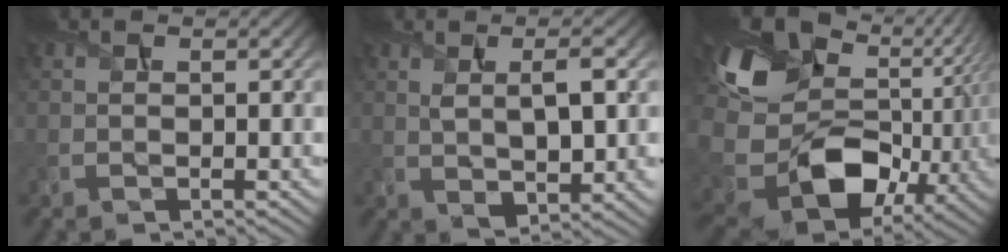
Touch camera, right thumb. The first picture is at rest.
{"total": 6.1, "force": [1.3, 2.4, 5.5], "torque": [-0.105, -0.002, 0.027]}
{"total": 17.8, "force": [-0.8, 13.3, 11.8], "torque": [-0.250, -0.026, -0.002]}